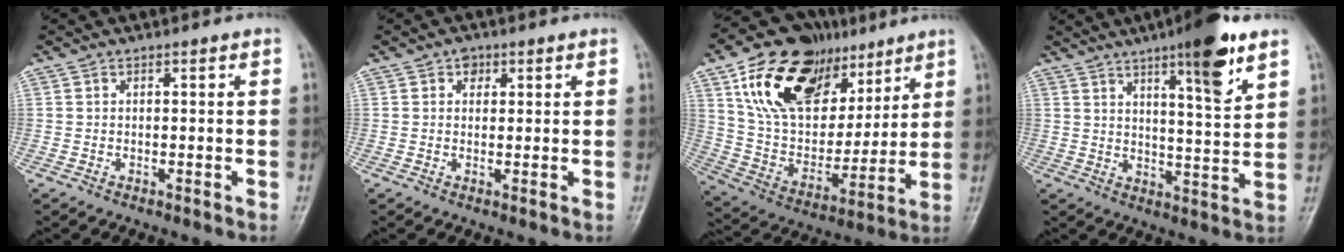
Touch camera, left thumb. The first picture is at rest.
{"total": 2.2, "force": [1.1, 1.8, 0.9], "torque": [0.002, -0.002, 0.010]}
{"total": 25.1, "force": [12.8, 15.4, 15.1], "torque": [-0.226, -0.023, 0.230]}
{"total": 12.4, "force": [7.4, 2.2, 9.7], "torque": [-0.132, -0.041, 0.108]}